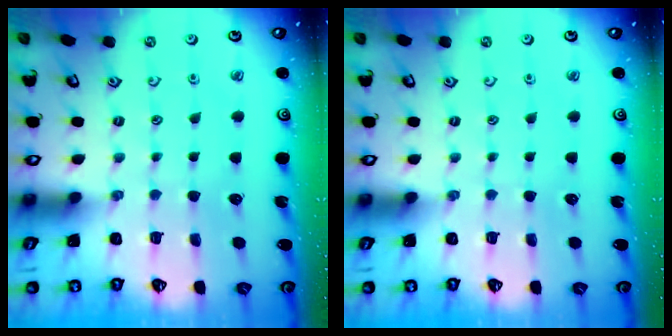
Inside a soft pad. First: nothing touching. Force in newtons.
{"total": 0.0}